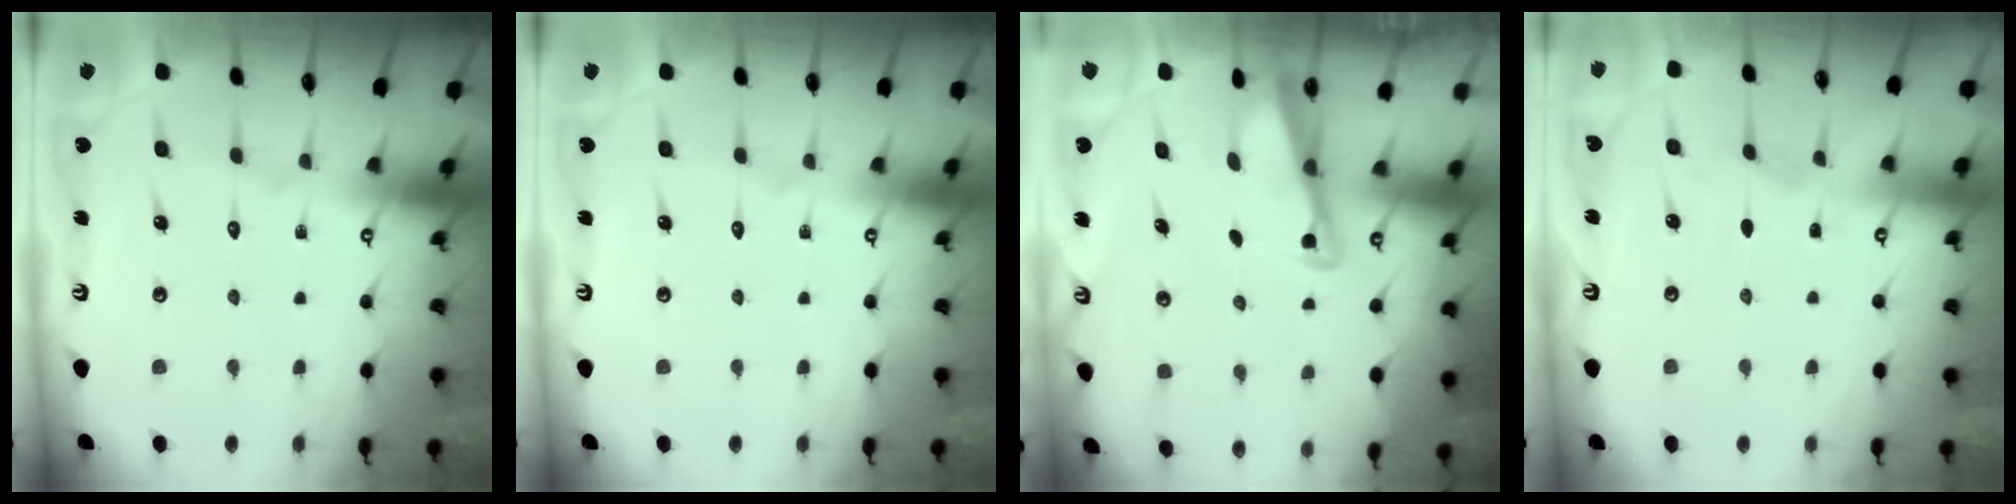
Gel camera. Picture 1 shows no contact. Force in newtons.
{"total": 0.0}
{"total": 2.8, "press": 2.8, "slide": 0.3}
{"total": 2.8, "press": 2.8, "slide": 0.3}